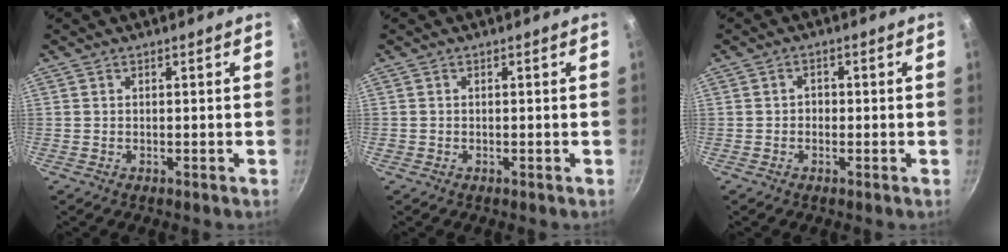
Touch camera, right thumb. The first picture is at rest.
{"total": 0.0}
{"total": 1.6, "force": [-0.2, 1.4, 0.9], "torque": [-0.011, 0.004, -0.006]}